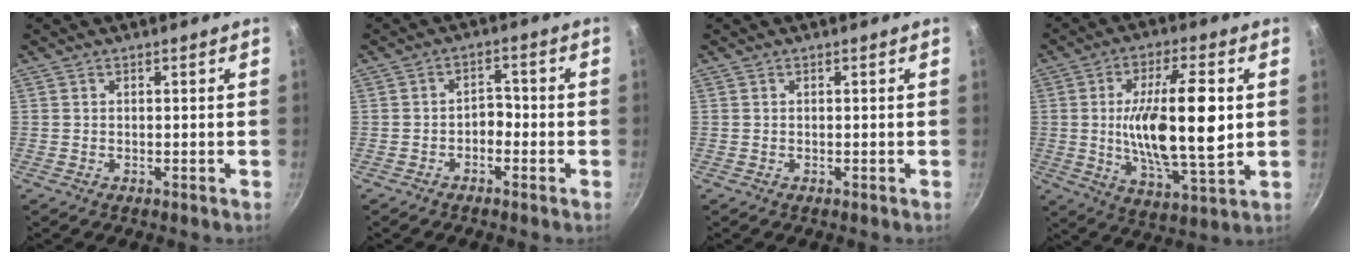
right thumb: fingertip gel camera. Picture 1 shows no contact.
{"total": 2.9, "force": [-1.4, 1.9, 1.7], "torque": [-0.013, 0.021, -0.026]}
{"total": 0.0}
{"total": 18.0, "force": [1.2, 5.9, 17.0], "torque": [-0.288, -0.009, 0.021]}